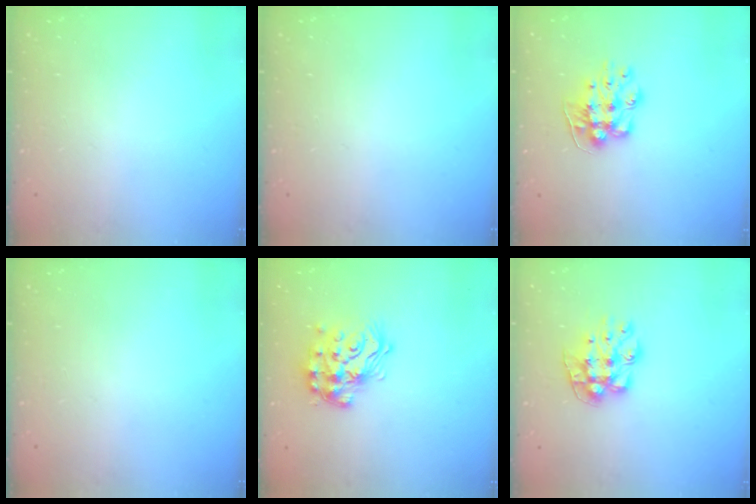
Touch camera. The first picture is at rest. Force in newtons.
{"total": 0.0}
{"total": 11.3, "press": 11.3, "slide": 0.7}
{"total": 0.0}
{"total": 18.2, "press": 18.1, "slide": 1.0}
{"total": 9.4, "press": 9.4, "slide": 0.5}